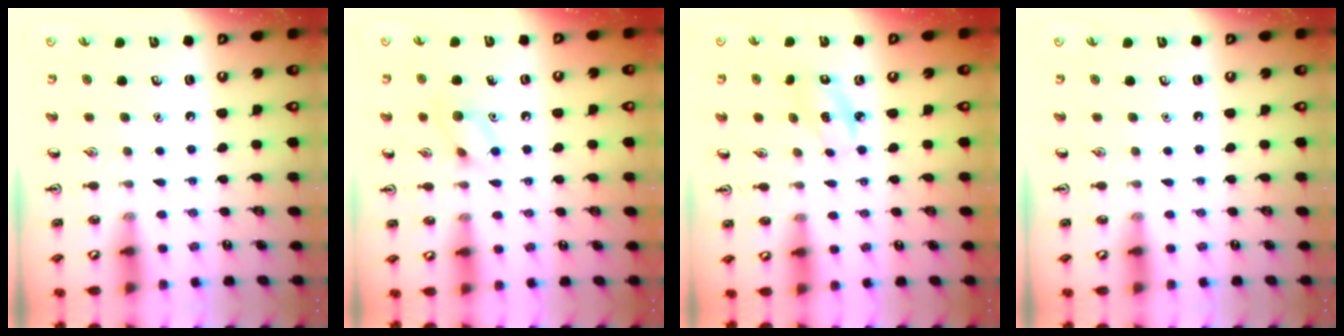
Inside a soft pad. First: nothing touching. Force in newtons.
{"total": 7.8, "press": 7.7, "slide": 0.9}
{"total": 3.0, "press": 3.0, "slide": 0.5}
{"total": 0.0}